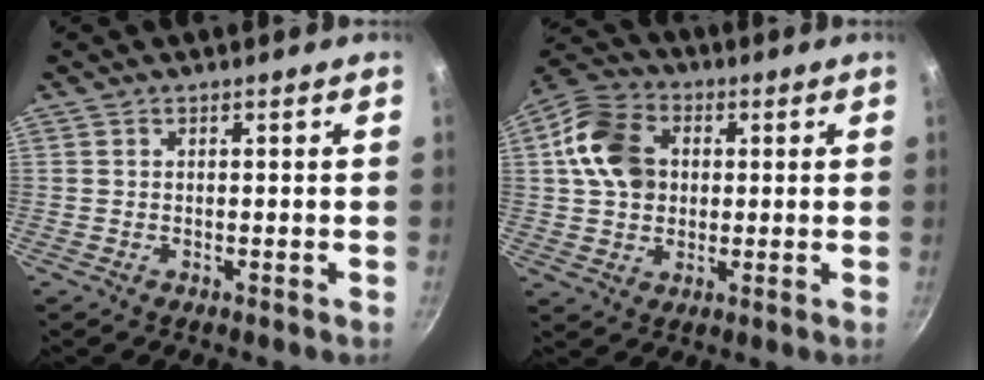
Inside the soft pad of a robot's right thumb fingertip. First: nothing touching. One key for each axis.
{"total": 12.4, "fx": 1.9, "fy": 9.6, "fz": 7.7, "tx": -0.120, "ty": 0.009, "tz": 0.020}